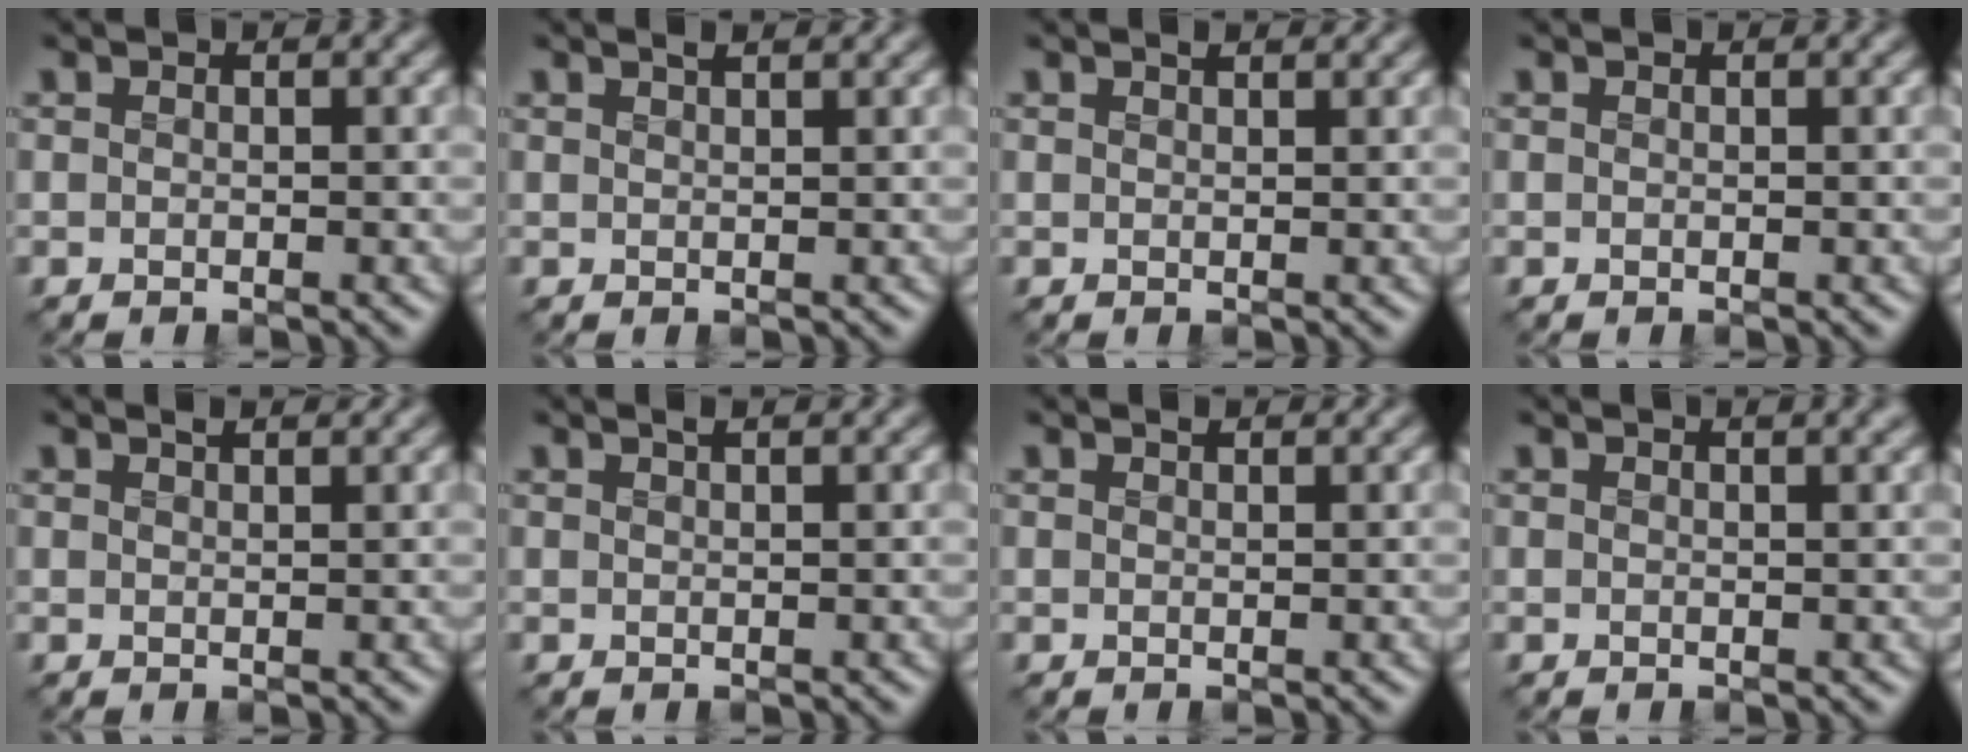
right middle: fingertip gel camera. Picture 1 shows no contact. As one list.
[{"total": 1.9, "force": [1.3, 0.7, 1.2], "torque": [-0.004, 0.002, 0.004]}, {"total": 1.1, "force": [1.0, 0.3, 0.6], "torque": [-0.009, -0.003, 0.009]}, {"total": 0.0}, {"total": 1.9, "force": [1.4, 0.7, 1.1], "torque": [-0.003, 0.002, 0.005]}, {"total": 1.8, "force": [1.2, 0.6, 1.1], "torque": [-0.005, 0.001, 0.004]}, {"total": 1.0, "force": [0.8, 0.2, 0.4], "torque": [-0.011, -0.005, 0.010]}, {"total": 2.1, "force": [1.4, 0.8, 1.5], "torque": [-0.008, 0.004, 0.012]}]